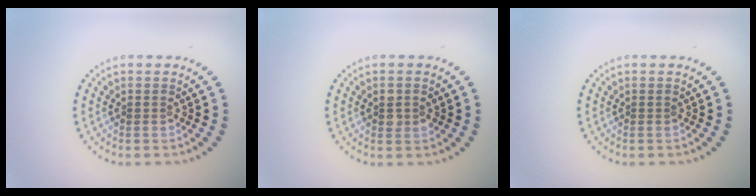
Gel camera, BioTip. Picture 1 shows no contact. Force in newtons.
{"total": 1.4, "press": 1.4, "slide": 0.2}
{"total": 0.0}